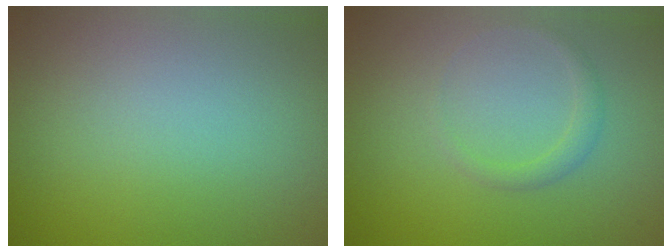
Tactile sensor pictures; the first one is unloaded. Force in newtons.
{"total": 1.2, "press": 1.2, "slide": 0.0}